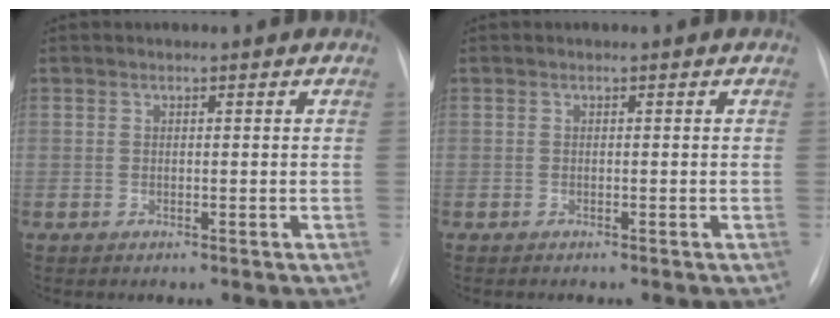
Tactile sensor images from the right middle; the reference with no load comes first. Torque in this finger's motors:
{"motor_torque": [-0.10, 0.07, -0.01, 0.00]}